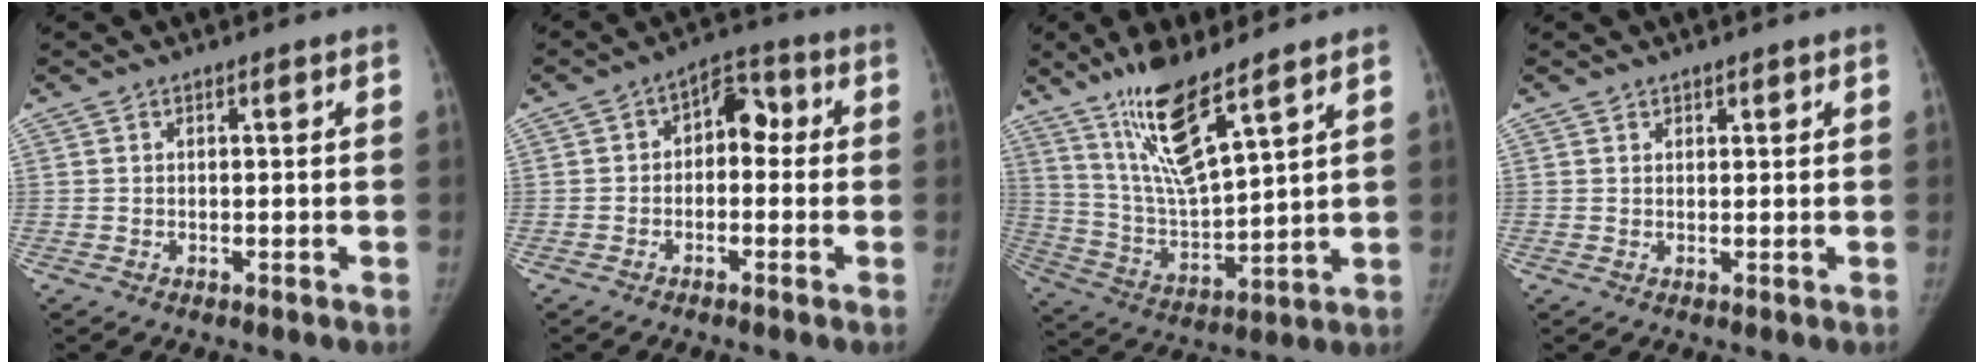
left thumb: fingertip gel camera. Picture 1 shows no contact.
{"total": 5.9, "force": [0.2, 4.4, 4.0], "torque": [-0.022, 0.022, -0.010]}
{"total": 14.9, "force": [9.9, 2.9, 10.8], "torque": [-0.193, -0.061, 0.204]}
{"total": 1.4, "force": [1.0, 1.0, 0.0], "torque": [0.022, -0.004, 0.008]}